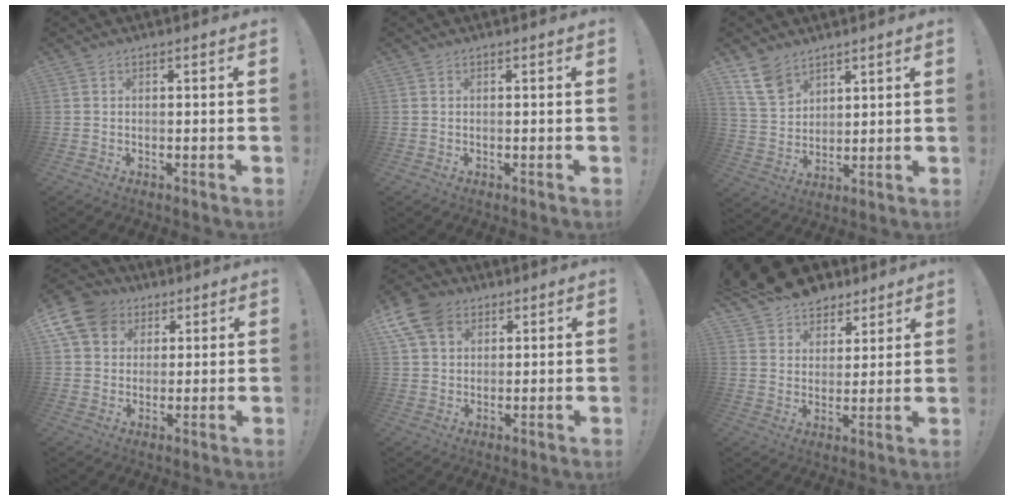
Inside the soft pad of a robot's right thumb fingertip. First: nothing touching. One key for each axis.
{"total": 0.0}
{"total": 10.9, "fx": 7.3, "fy": 6.8, "fz": 4.4, "tx": -0.084, "ty": -0.034, "tz": 0.146}
{"total": 12.5, "fx": 5.2, "fy": 10.0, "fz": 5.4, "tx": -0.094, "ty": -0.026, "tz": 0.106}
{"total": 10.8, "fx": 5.6, "fy": 7.5, "fz": 5.3, "tx": -0.106, "ty": -0.016, "tz": 0.113}
{"total": 11.7, "fx": 9.8, "fy": 6.0, "fz": 2.1, "tx": -0.047, "ty": -0.078, "tz": 0.187}